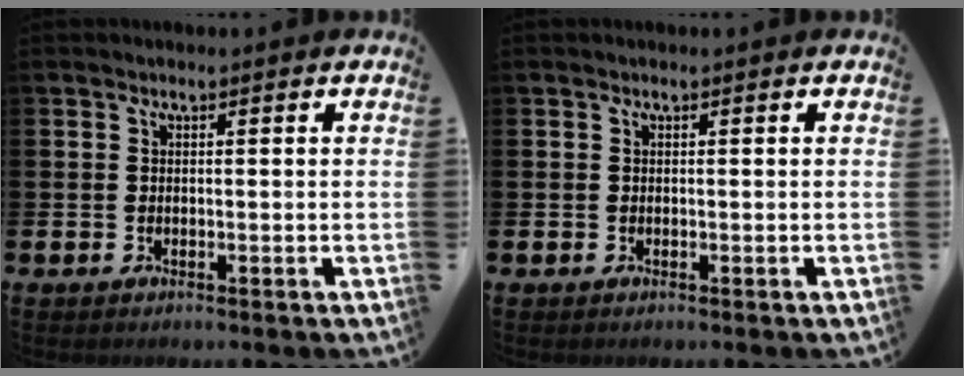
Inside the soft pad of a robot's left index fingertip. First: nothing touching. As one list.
[{"total": 0.0}]